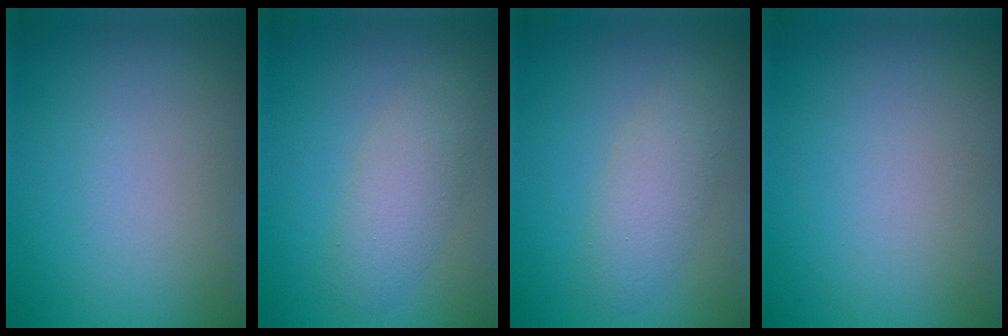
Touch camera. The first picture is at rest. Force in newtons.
{"total": 3.0, "press": 3.0, "slide": 0.1}
{"total": 3.0, "press": 3.0, "slide": 0.1}
{"total": 0.0}